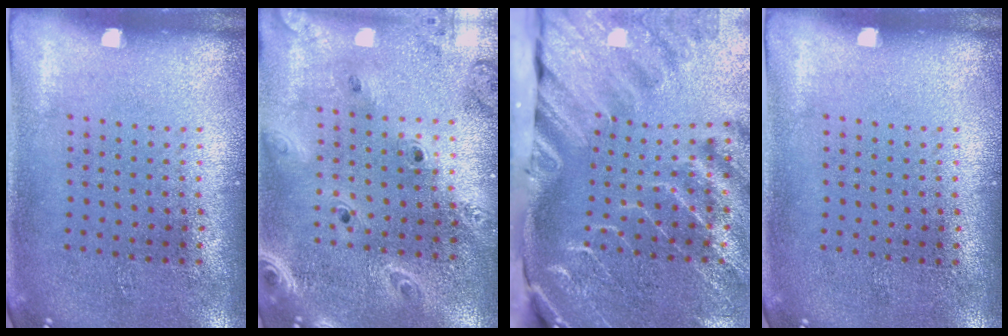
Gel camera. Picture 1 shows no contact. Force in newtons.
{"total": 2.5, "press": 2.2, "slide": 1.2}
{"total": 4.6, "press": 3.4, "slide": 3.1}
{"total": 0.0}